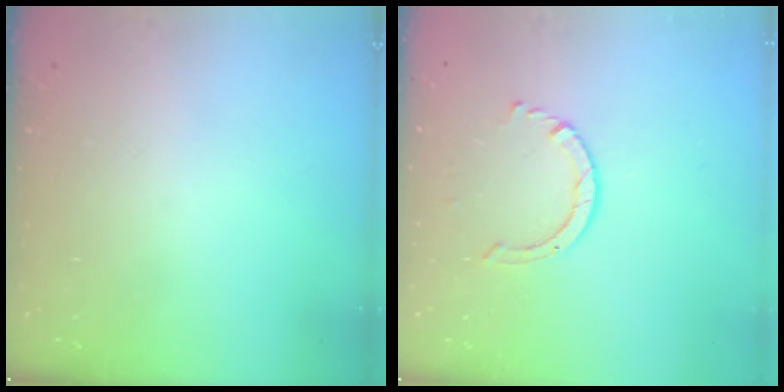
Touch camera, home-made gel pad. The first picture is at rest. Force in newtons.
{"total": 4.4, "press": 4.3, "slide": 0.4}